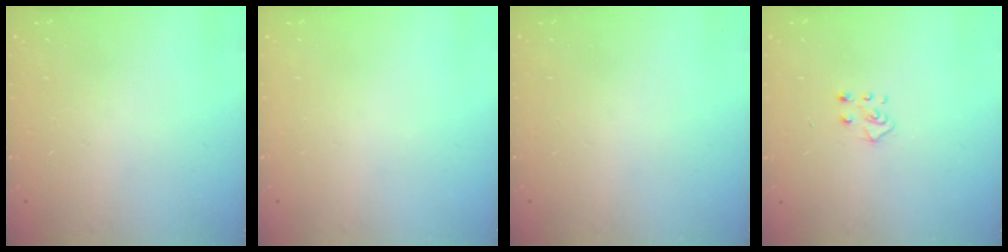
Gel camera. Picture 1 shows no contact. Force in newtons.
{"total": 0.0}
{"total": 0.0}
{"total": 5.5, "press": 5.5, "slide": 0.5}